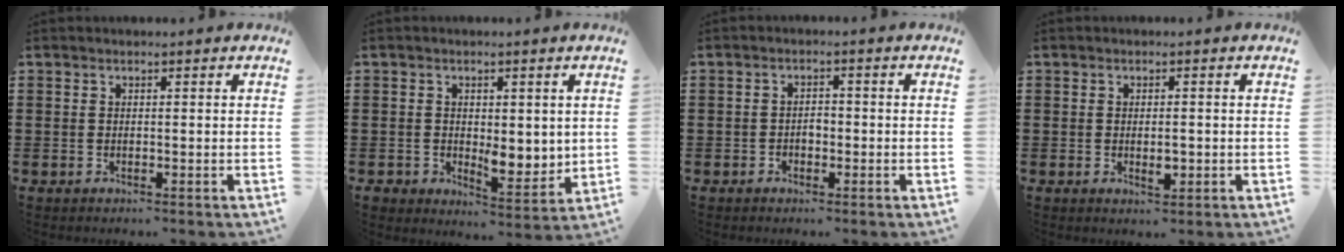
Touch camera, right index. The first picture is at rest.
{"total": 4.0, "force": [0.8, 3.1, 2.3], "torque": [-0.045, -0.005, 0.013]}
{"total": 1.7, "force": [-0.7, 1.0, 1.1], "torque": [-0.023, 0.002, -0.016]}
{"total": 2.4, "force": [-0.4, 0.9, 2.1], "torque": [-0.039, 0.002, -0.007]}